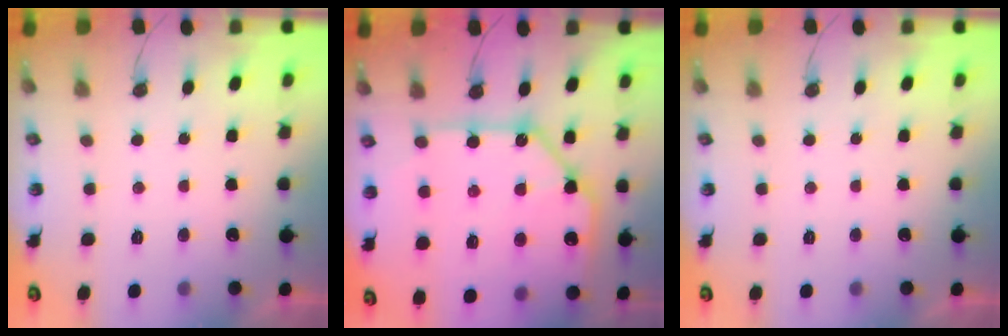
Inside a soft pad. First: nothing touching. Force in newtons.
{"total": 19.6, "press": 19.4, "slide": 2.4}
{"total": 0.0}